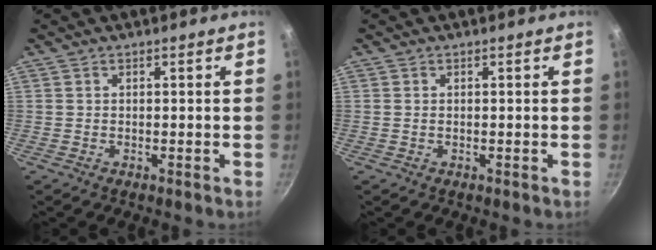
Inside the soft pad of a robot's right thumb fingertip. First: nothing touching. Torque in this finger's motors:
{"motor_torque": [-0.39, 0.13, -0.26, 0.15, 0.09]}